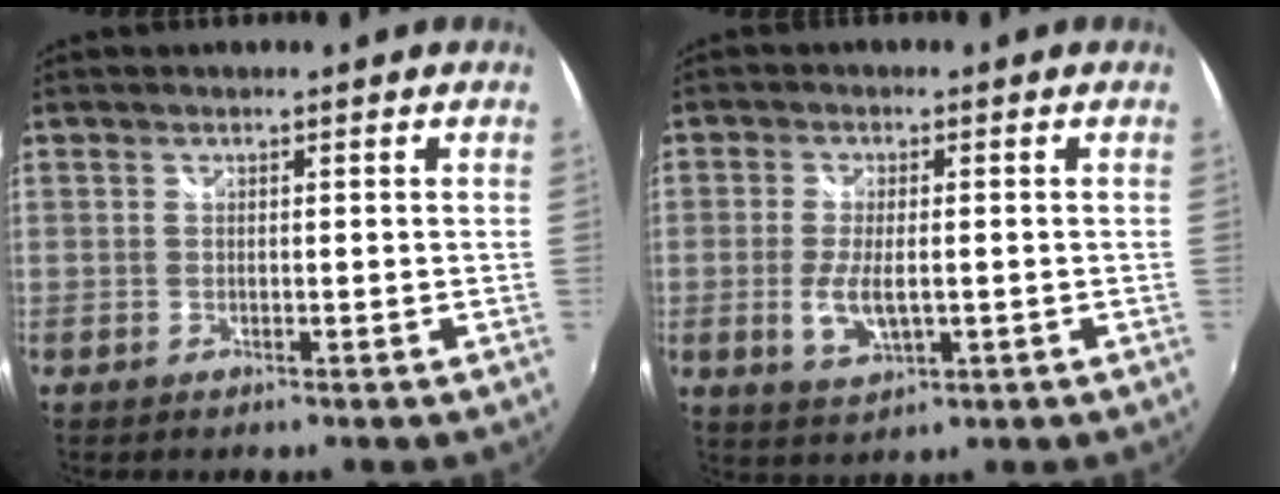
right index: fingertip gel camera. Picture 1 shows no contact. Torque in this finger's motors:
{"motor_torque": [0.07, -0.09, 0.08, 0.08]}